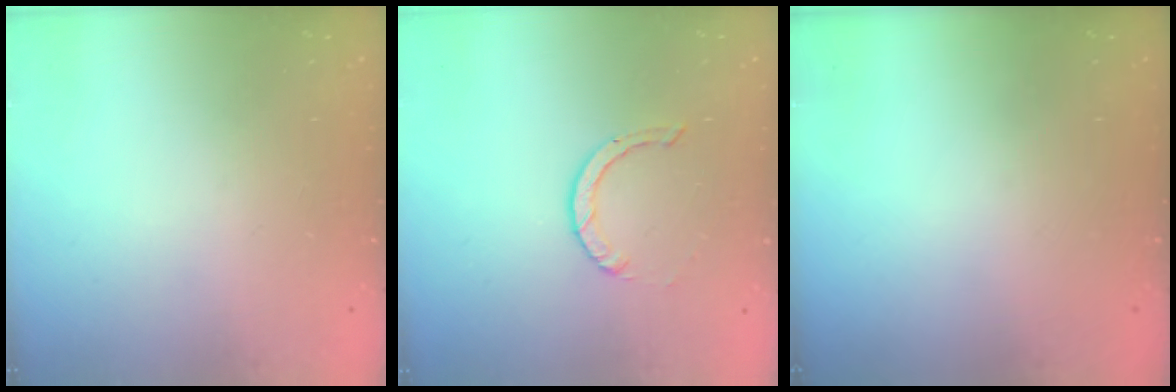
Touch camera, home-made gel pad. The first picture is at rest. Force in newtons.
{"total": 0.9, "press": 0.9, "slide": 0.1}
{"total": 0.0}